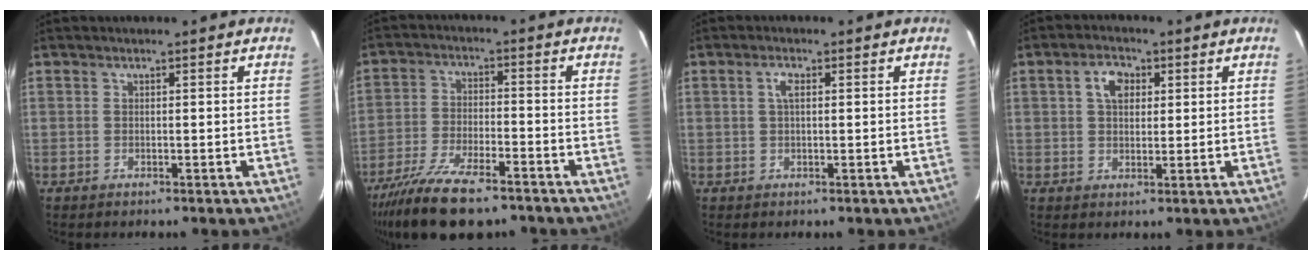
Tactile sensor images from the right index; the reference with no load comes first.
{"total": 14.9, "force": [-11.6, 4.6, 8.2], "torque": [-0.180, -0.034, -0.203]}
{"total": 1.9, "force": [0.5, 0.7, 1.6], "torque": [-0.034, 0.005, 0.009]}
{"total": 4.6, "force": [1.5, 3.2, 3.0], "torque": [-0.049, 0.015, 0.028]}